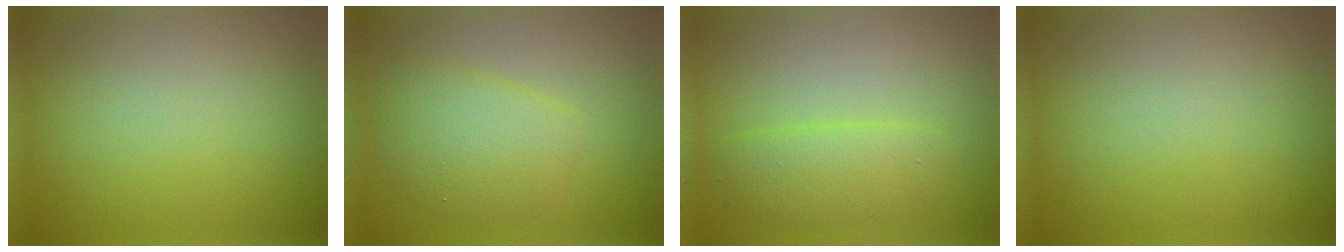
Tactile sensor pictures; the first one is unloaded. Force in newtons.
{"total": 3.7, "press": 3.7, "slide": 0.1}
{"total": 2.6, "press": 2.6, "slide": 0.1}
{"total": 0.0}